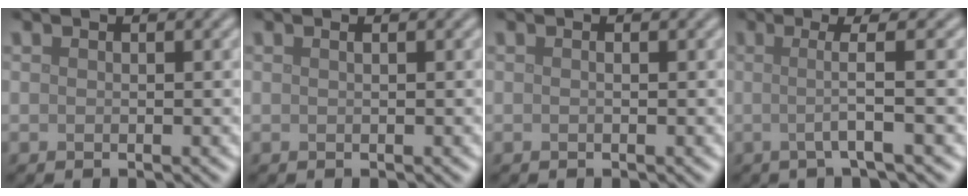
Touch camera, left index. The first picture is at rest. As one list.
[{"total": 0.7, "force": [0.3, 0.3, 0.5], "torque": [-0.007, 0.001, -0.001]}, {"total": 0.0}, {"total": 3.7, "force": [0.1, 0.5, 3.6], "torque": [-0.059, 0.000, -0.008]}]